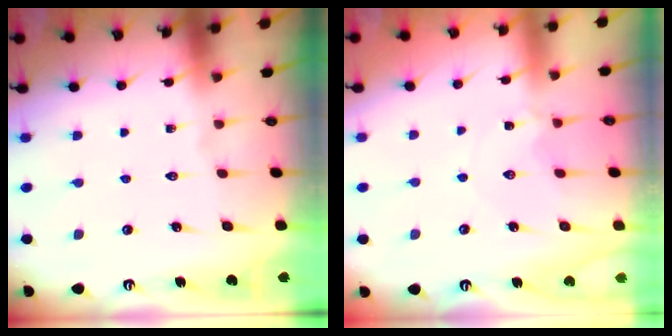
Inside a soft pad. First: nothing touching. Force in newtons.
{"total": 1.5, "press": 1.5, "slide": 0.3}